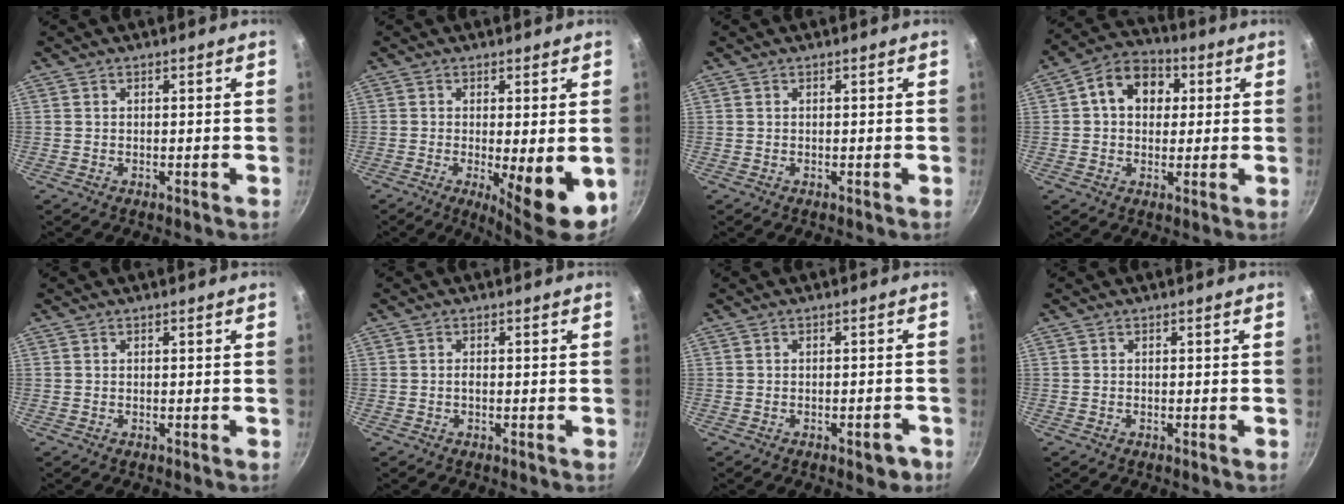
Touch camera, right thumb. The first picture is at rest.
{"total": 9.9, "force": [-2.1, 2.2, 9.4], "torque": [-0.121, -0.011, -0.019]}
{"total": 0.0}
{"total": 10.8, "force": [2.4, 8.3, 6.5], "torque": [-0.073, 0.019, 0.020]}
{"total": 0.0}
{"total": 0.6, "force": [-0.2, 0.3, 0.5], "torque": [-0.010, 0.003, -0.005]}
{"total": 3.5, "force": [-1.9, 1.7, 2.3], "torque": [-0.016, 0.021, -0.014]}
{"total": 0.0}